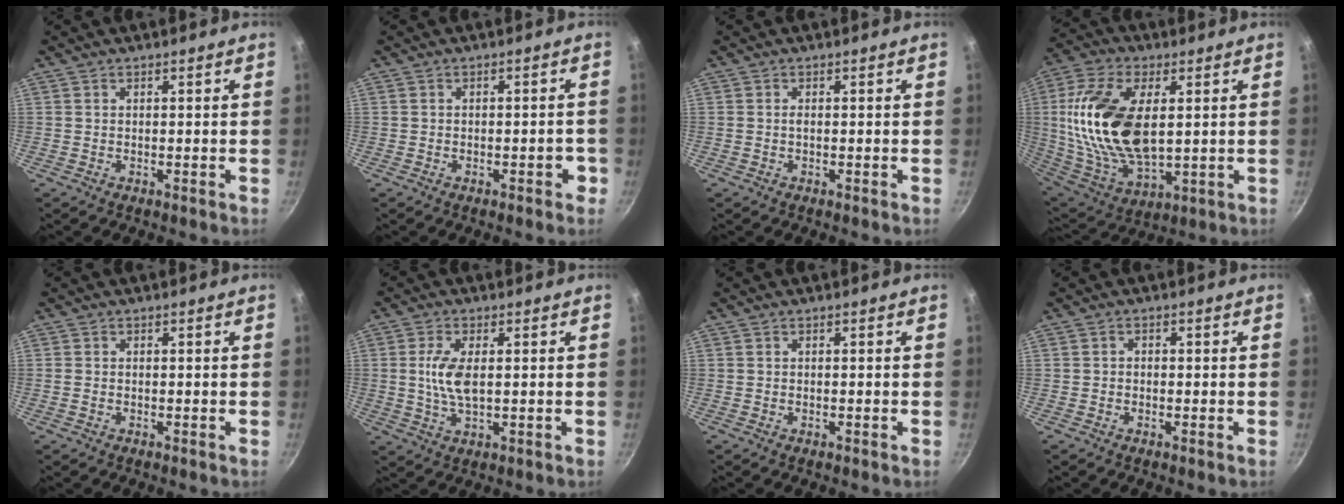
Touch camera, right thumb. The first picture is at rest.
{"total": 2.3, "force": [-1.2, 1.3, 1.5], "torque": [0.001, 0.018, -0.014]}
{"total": 0.6, "force": [0.0, 0.2, 0.5], "torque": [-0.009, 0.001, -0.002]}
{"total": 22.0, "force": [3.2, 11.7, 18.3], "torque": [-0.358, -0.009, 0.064]}
{"total": 0.8, "force": [-0.2, 0.6, 0.4], "torque": [-0.008, 0.001, -0.004]}
{"total": 6.8, "force": [0.6, 3.1, 6.0], "torque": [-0.122, -0.001, 0.012]}
{"total": 0.0}
{"total": 0.9, "force": [-0.3, 0.8, 0.3], "torque": [-0.004, 0.005, -0.007]}